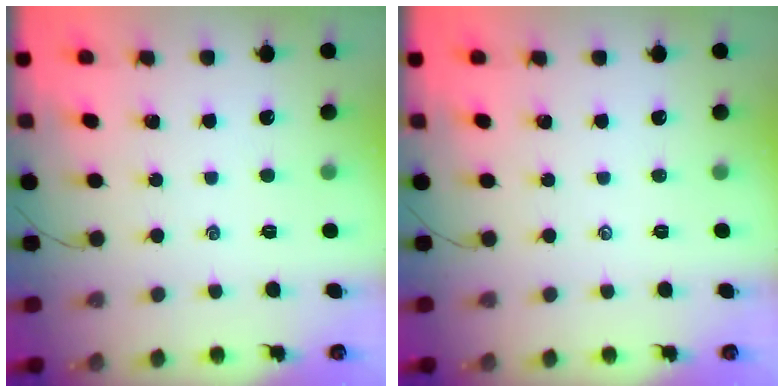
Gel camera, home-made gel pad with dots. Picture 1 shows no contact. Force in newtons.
{"total": 0.0}